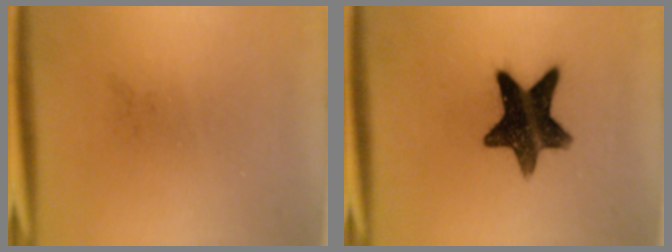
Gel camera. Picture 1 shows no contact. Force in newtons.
{"total": 13.8}